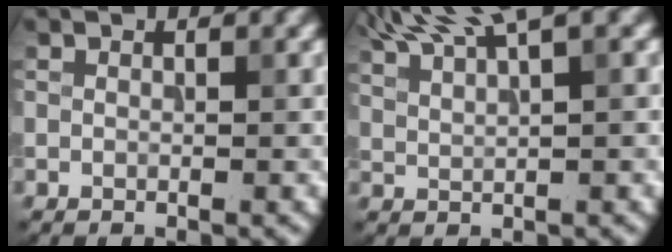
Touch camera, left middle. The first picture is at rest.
{"total": 5.5, "force": [4.3, 0.8, 3.4], "torque": [-0.062, 0.017, 0.070]}